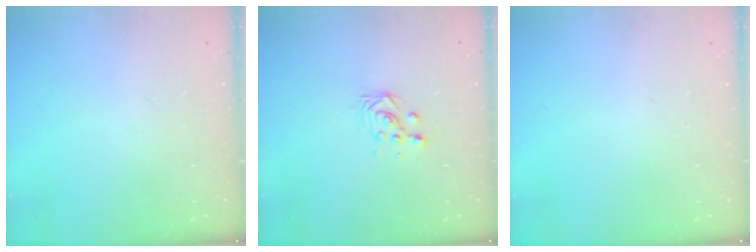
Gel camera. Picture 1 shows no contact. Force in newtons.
{"total": 2.9, "press": 2.9, "slide": 0.4}
{"total": 0.0}